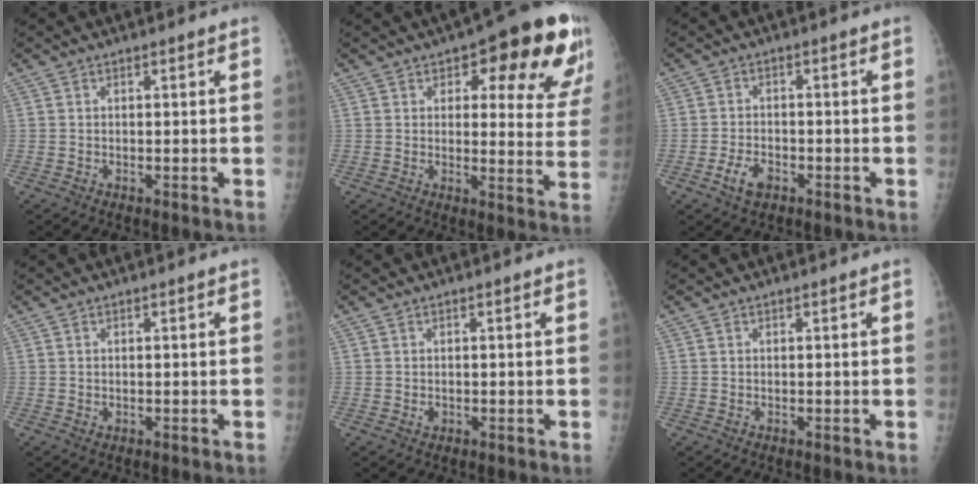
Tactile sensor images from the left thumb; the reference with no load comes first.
{"total": 18.6, "force": [9.6, 7.7, 14.0], "torque": [-0.121, -0.031, 0.110]}
{"total": 4.3, "force": [-2.2, 2.6, 2.6], "torque": [-0.046, 0.012, -0.040]}
{"total": 0.6, "force": [0.0, 0.5, 0.3], "torque": [0.000, 0.000, 0.000]}
{"total": 1.0, "force": [-0.1, 0.8, 0.5], "torque": [-0.003, 0.001, -0.001]}
{"total": 0.0}